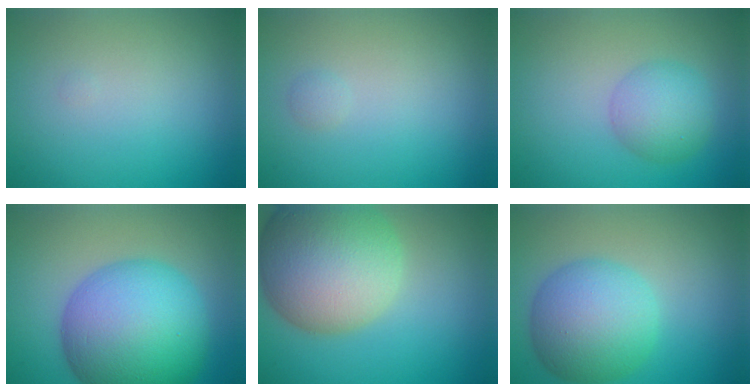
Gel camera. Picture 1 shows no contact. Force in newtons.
{"total": 0.6, "press": 0.6, "slide": 0.1}
{"total": 3.7, "press": 3.7, "slide": 0.1}
{"total": 14.3, "press": 14.3, "slide": 0.4}
{"total": 12.5, "press": 12.5, "slide": 0.8}
{"total": 7.7, "press": 7.7, "slide": 0.1}